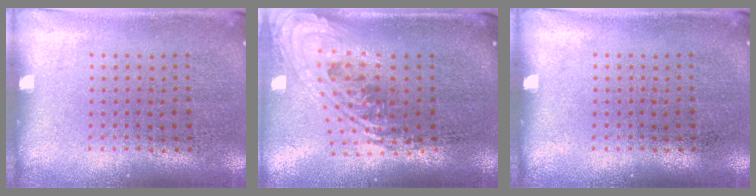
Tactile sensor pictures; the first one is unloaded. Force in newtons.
{"total": 2.4, "press": 1.7, "slide": 1.7}
{"total": 0.0}